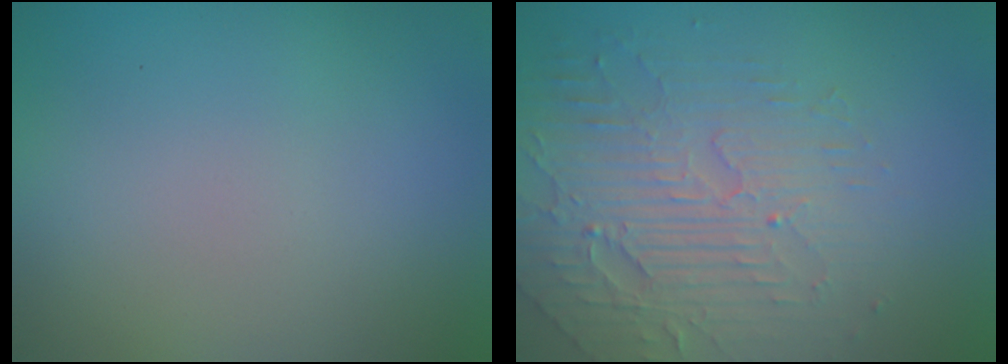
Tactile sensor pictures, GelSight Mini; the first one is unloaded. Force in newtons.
{"total": 4.5, "press": 3.9, "slide": 2.3}